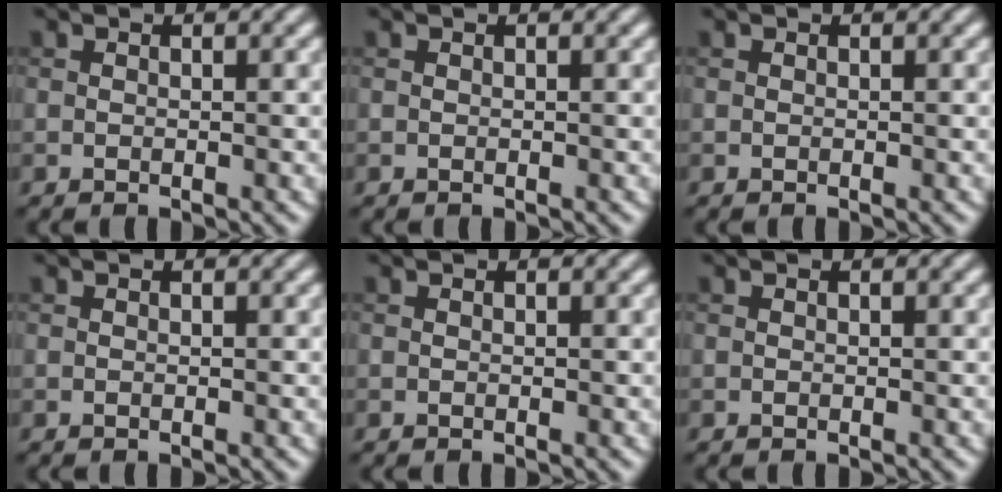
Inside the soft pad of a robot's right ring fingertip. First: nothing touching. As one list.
[{"total": 0.0}, {"total": 0.0}, {"total": 0.0}, {"total": 0.0}, {"total": 0.0}]